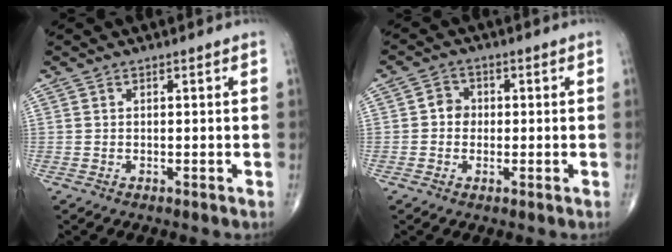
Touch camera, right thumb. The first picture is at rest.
{"total": 3.2, "force": [-0.1, 2.8, 1.5], "torque": [-0.006, 0.007, -0.010]}